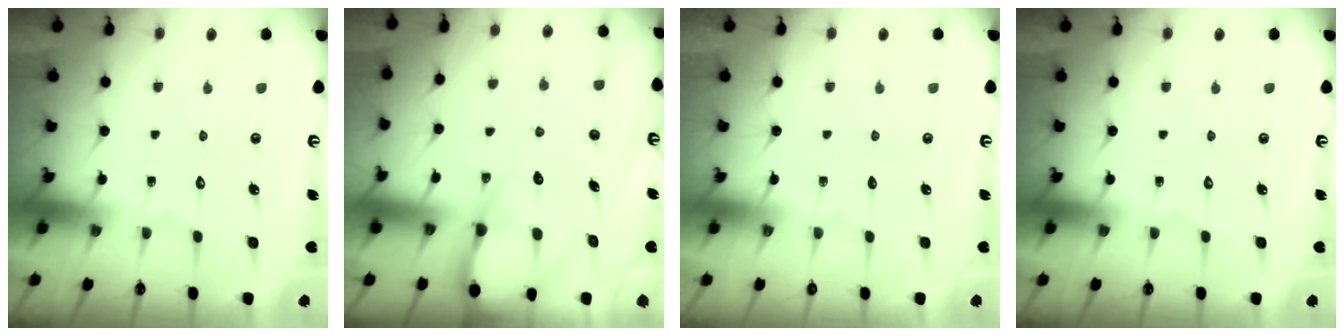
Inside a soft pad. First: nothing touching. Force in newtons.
{"total": 9.4, "press": 9.3, "slide": 1.0}
{"total": 0.0}
{"total": 0.0}